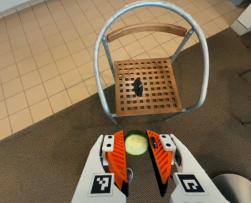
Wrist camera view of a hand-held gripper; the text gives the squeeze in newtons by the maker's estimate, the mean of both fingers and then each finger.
{"total": 6.6, "left": 6.5, "right": 6.7}